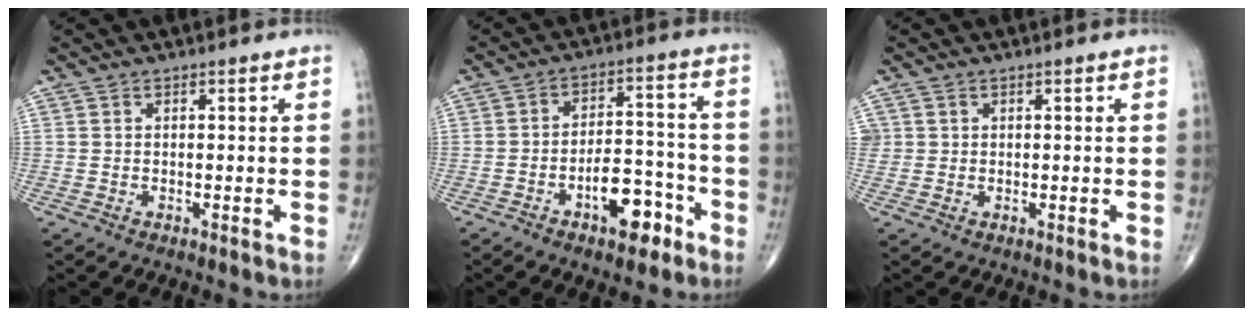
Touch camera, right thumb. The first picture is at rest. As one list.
[{"total": 10.0, "force": [-5.2, 4.8, 7.1], "torque": [-0.087, 0.046, -0.078]}, {"total": 1.4, "force": [0.4, 1.3, 0.3], "torque": [0.007, 0.003, 0.007]}]